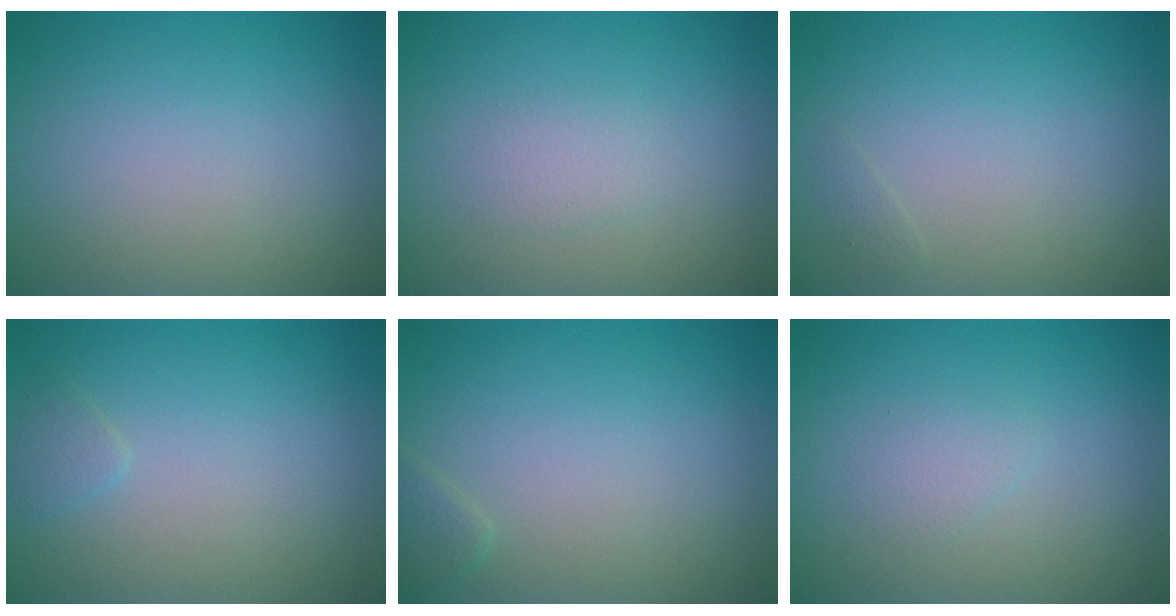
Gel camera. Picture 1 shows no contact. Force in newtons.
{"total": 1.1, "press": 1.1, "slide": 0.1}
{"total": 0.5, "press": 0.5, "slide": 0.1}
{"total": 0.9, "press": 0.9, "slide": 0.1}
{"total": 1.1, "press": 1.1, "slide": 0.1}
{"total": 1.0, "press": 1.0, "slide": 0.0}